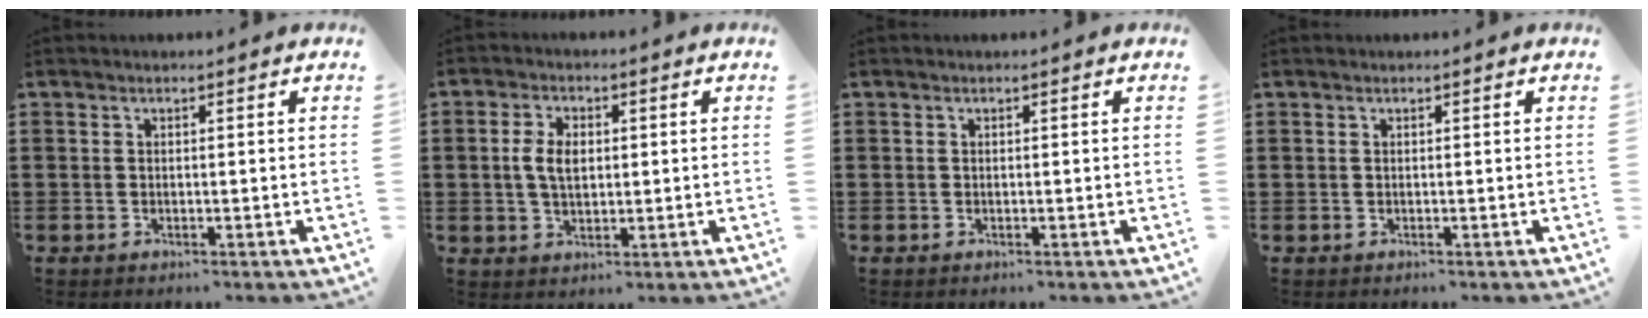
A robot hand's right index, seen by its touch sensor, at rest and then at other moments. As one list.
[{"total": 4.6, "force": [0.3, 2.8, 3.6], "torque": [-0.083, 0.009, 0.002]}, {"total": 0.0}, {"total": 0.0}]